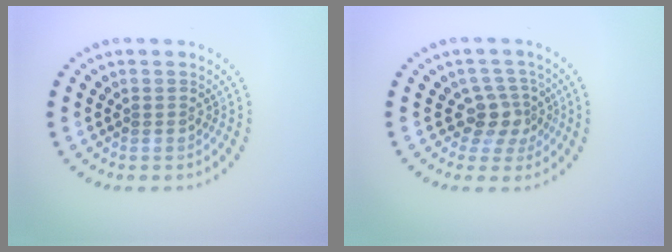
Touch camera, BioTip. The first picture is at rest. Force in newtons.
{"total": 2.7, "press": 2.1, "slide": 1.6}